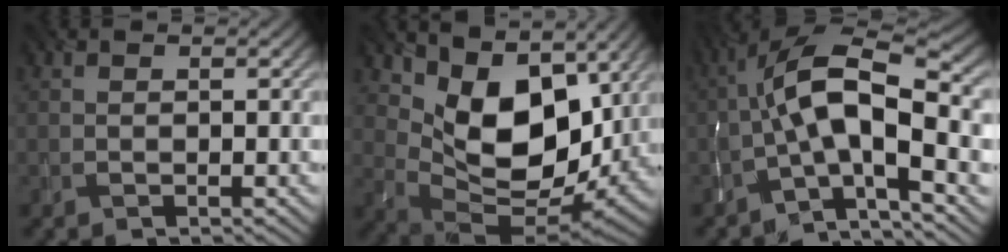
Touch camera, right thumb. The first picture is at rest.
{"total": 13.2, "force": [4.8, 8.0, 9.4], "torque": [-0.161, -0.014, 0.099]}
{"total": 12.9, "force": [-2.3, 4.5, 11.9], "torque": [-0.215, 0.017, -0.054]}